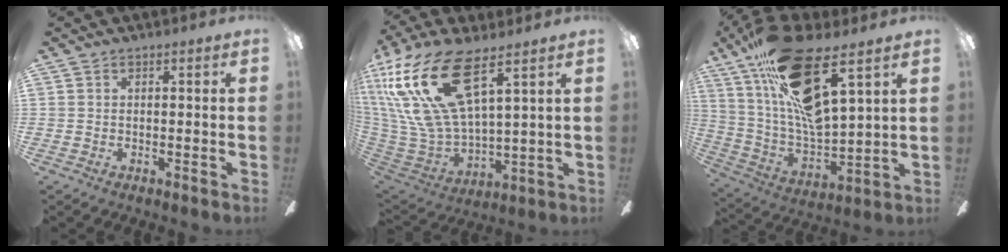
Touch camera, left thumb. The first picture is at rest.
{"total": 25.9, "force": [13.4, 10.5, 19.6], "torque": [-0.433, -0.074, 0.238]}
{"total": 23.0, "force": [13.3, 6.7, 17.5], "torque": [-0.336, -0.076, 0.226]}